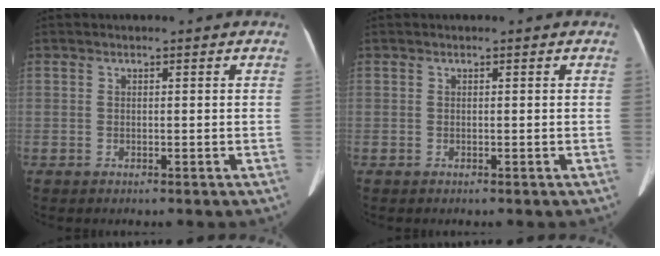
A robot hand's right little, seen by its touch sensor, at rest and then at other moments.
{"total": 0.0}